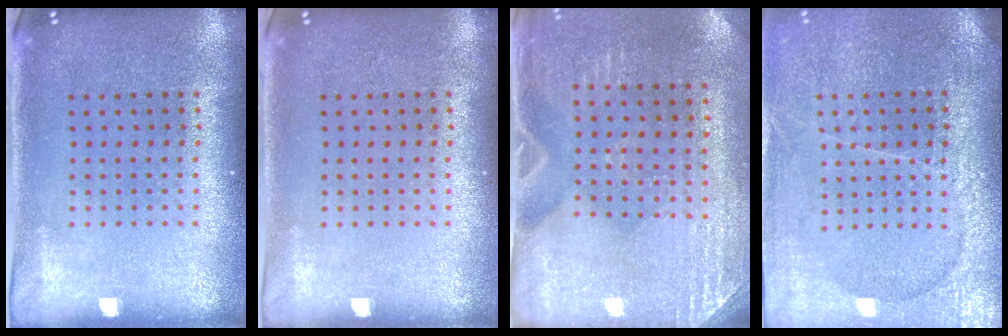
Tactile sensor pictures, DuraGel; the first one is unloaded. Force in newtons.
{"total": 0.0}
{"total": 3.0, "press": 2.8, "slide": 1.0}
{"total": 3.5, "press": 3.2, "slide": 1.4}